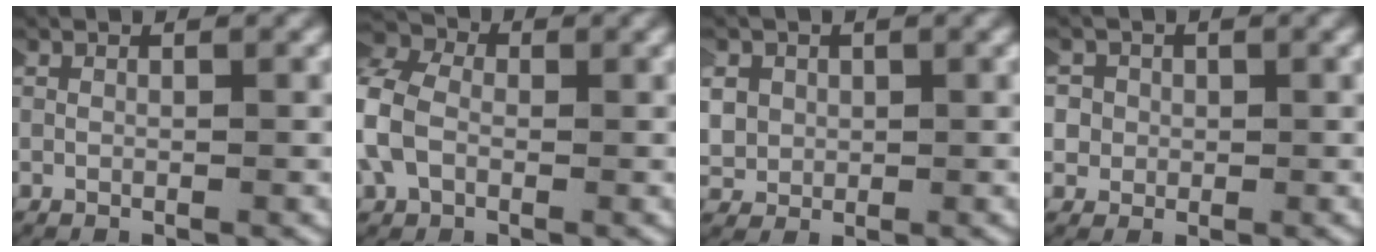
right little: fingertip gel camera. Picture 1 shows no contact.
{"total": 8.3, "force": [1.4, 7.0, 4.3], "torque": [-0.109, 0.016, 0.002]}
{"total": 3.9, "force": [0.5, 3.5, 1.7], "torque": [-0.056, -0.005, 0.010]}
{"total": 4.9, "force": [0.0, 4.7, 1.4], "torque": [-0.054, -0.004, -0.010]}